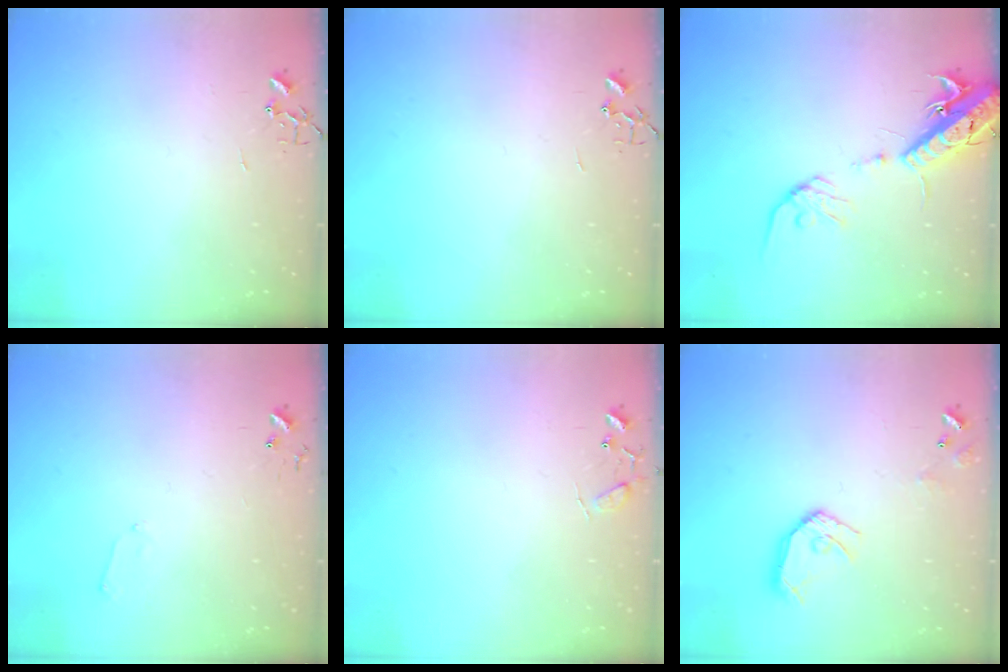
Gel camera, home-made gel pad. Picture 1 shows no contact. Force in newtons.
{"total": 0.0}
{"total": 16.5, "press": 16.2, "slide": 3.6}
{"total": 5.1, "press": 5.0, "slide": 0.6}
{"total": 8.0, "press": 8.0, "slide": 0.5}
{"total": 11.7, "press": 11.6, "slide": 1.2}